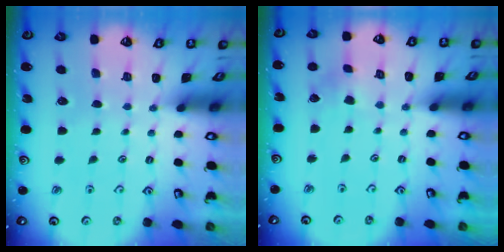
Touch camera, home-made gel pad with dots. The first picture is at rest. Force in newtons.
{"total": 2.5, "press": 2.4, "slide": 0.5}